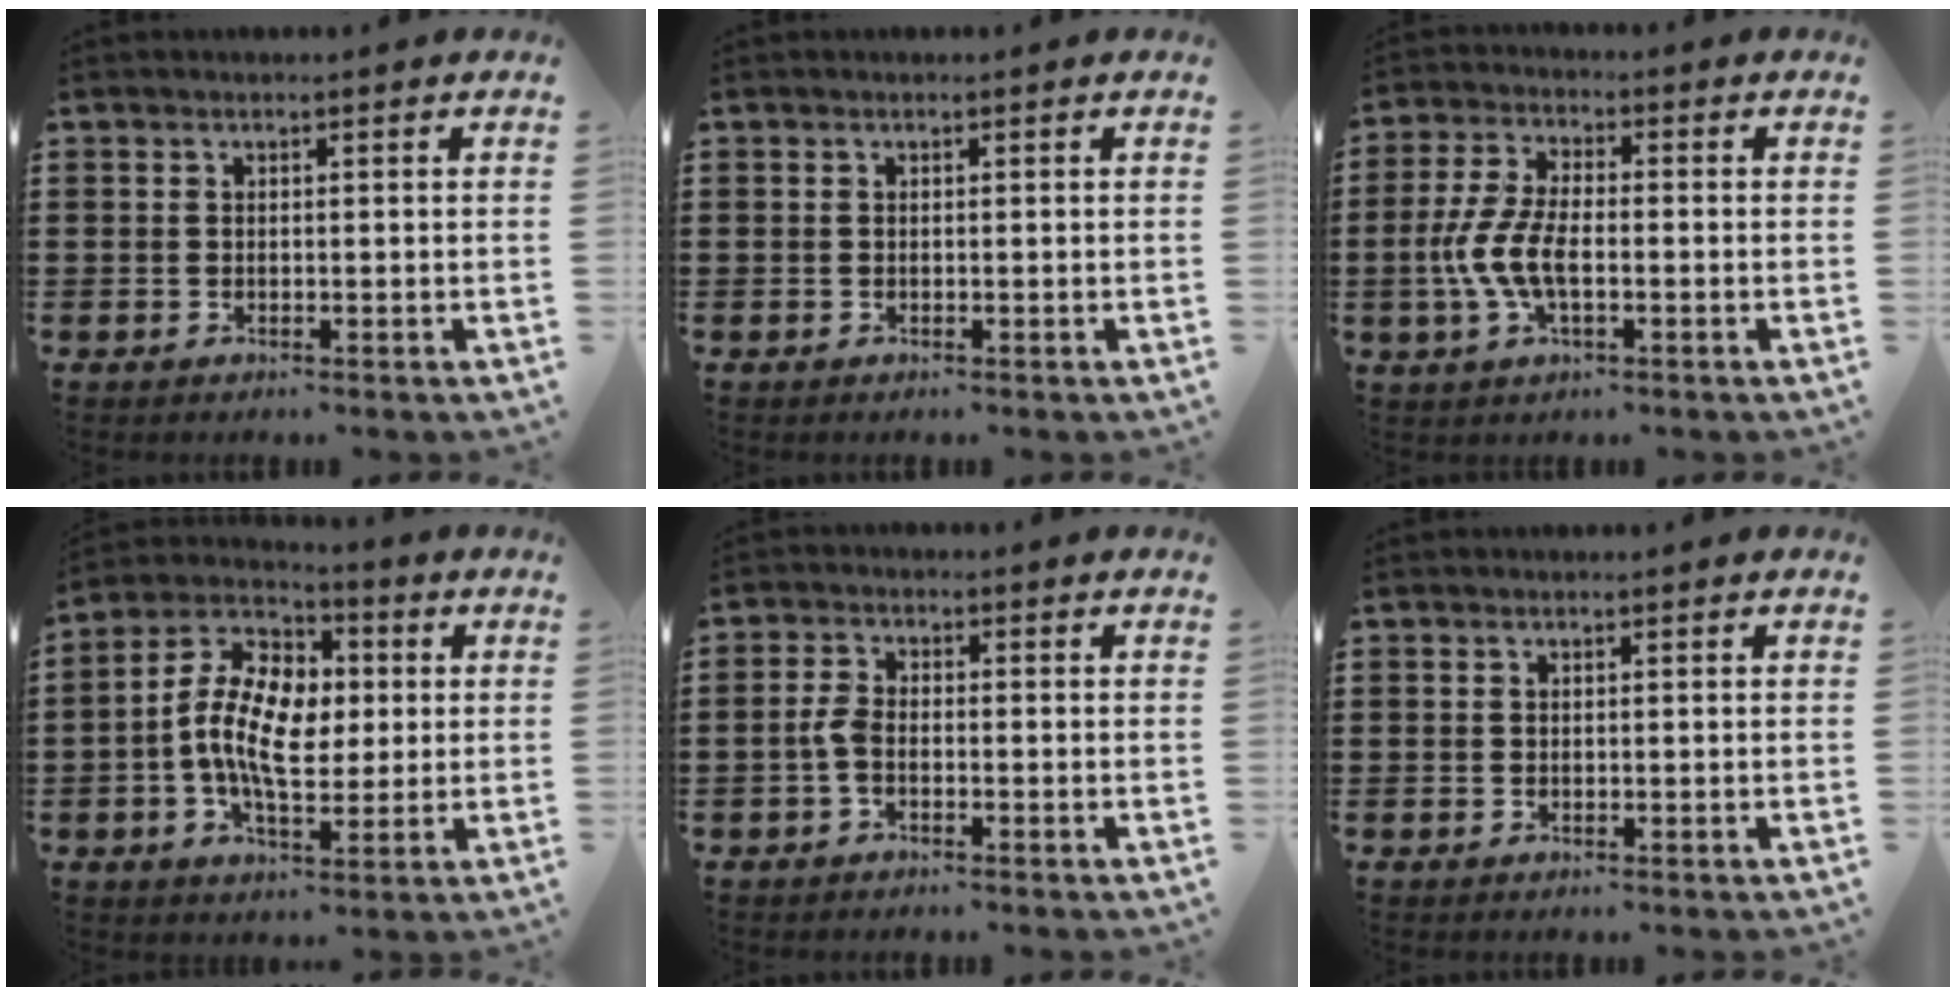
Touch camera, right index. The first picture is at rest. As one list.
[{"total": 0.0}, {"total": 7.3, "force": [-1.5, 3.3, 6.3], "torque": [-0.151, -0.006, -0.036]}, {"total": 11.8, "force": [0.1, 7.3, 9.3], "torque": [-0.218, 0.003, -0.002]}, {"total": 2.9, "force": [-1.0, 1.4, 2.4], "torque": [-0.067, -0.004, -0.025]}, {"total": 0.0}]